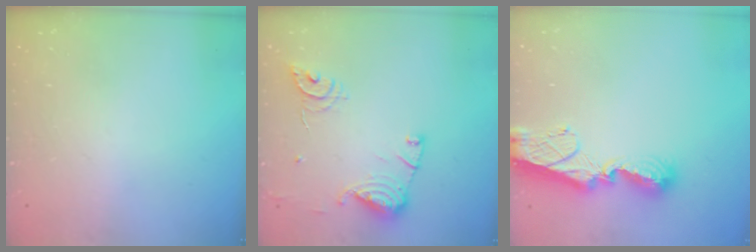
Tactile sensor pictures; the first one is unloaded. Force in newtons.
{"total": 13.7, "press": 13.6, "slide": 1.5}
{"total": 11.7, "press": 11.6, "slide": 1.1}